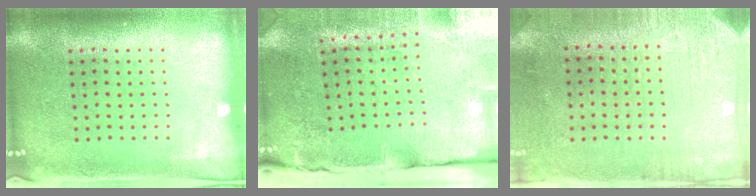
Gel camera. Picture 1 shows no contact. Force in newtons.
{"total": 4.8, "press": 3.9, "slide": 2.9}
{"total": 3.1, "press": 2.6, "slide": 1.7}